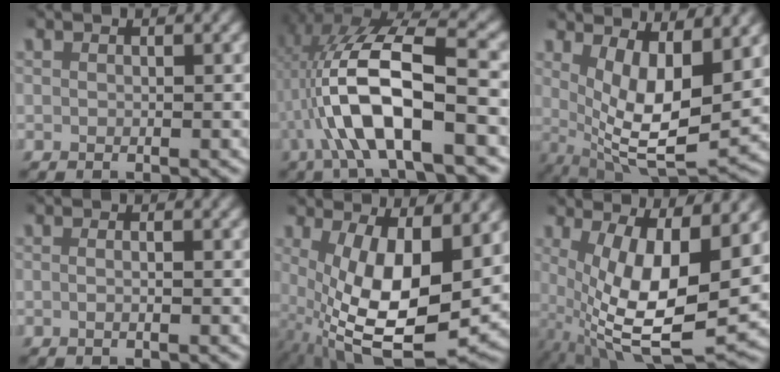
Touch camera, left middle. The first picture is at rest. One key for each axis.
{"total": 10.5, "fx": -0.3, "fy": 4.1, "fz": 9.6, "tx": -0.190, "ty": -0.004, "tz": 0.001}
{"total": 9.7, "fx": 1.2, "fy": 4.9, "fz": 8.3, "tx": -0.142, "ty": -0.038, "tz": 0.036}
{"total": 0.7, "fx": -0.2, "fy": -0.2, "fz": 0.6, "tx": -0.016, "ty": -0.002, "tz": -0.004}
{"total": 12.2, "fx": -2.0, "fy": 6.0, "fz": 10.4, "tx": -0.201, "ty": -0.072, "tz": 0.008}
{"total": 11.2, "fx": -1.0, "fy": 5.4, "fz": 9.8, "tx": -0.187, "ty": -0.057, "tz": 0.015}